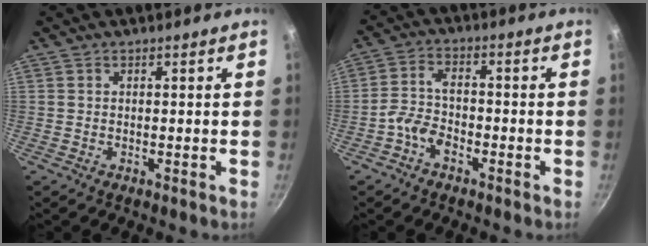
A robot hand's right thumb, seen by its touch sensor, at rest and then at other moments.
{"total": 4.9, "force": [-3.0, 2.7, 2.8], "torque": [-0.057, 0.033, -0.065]}